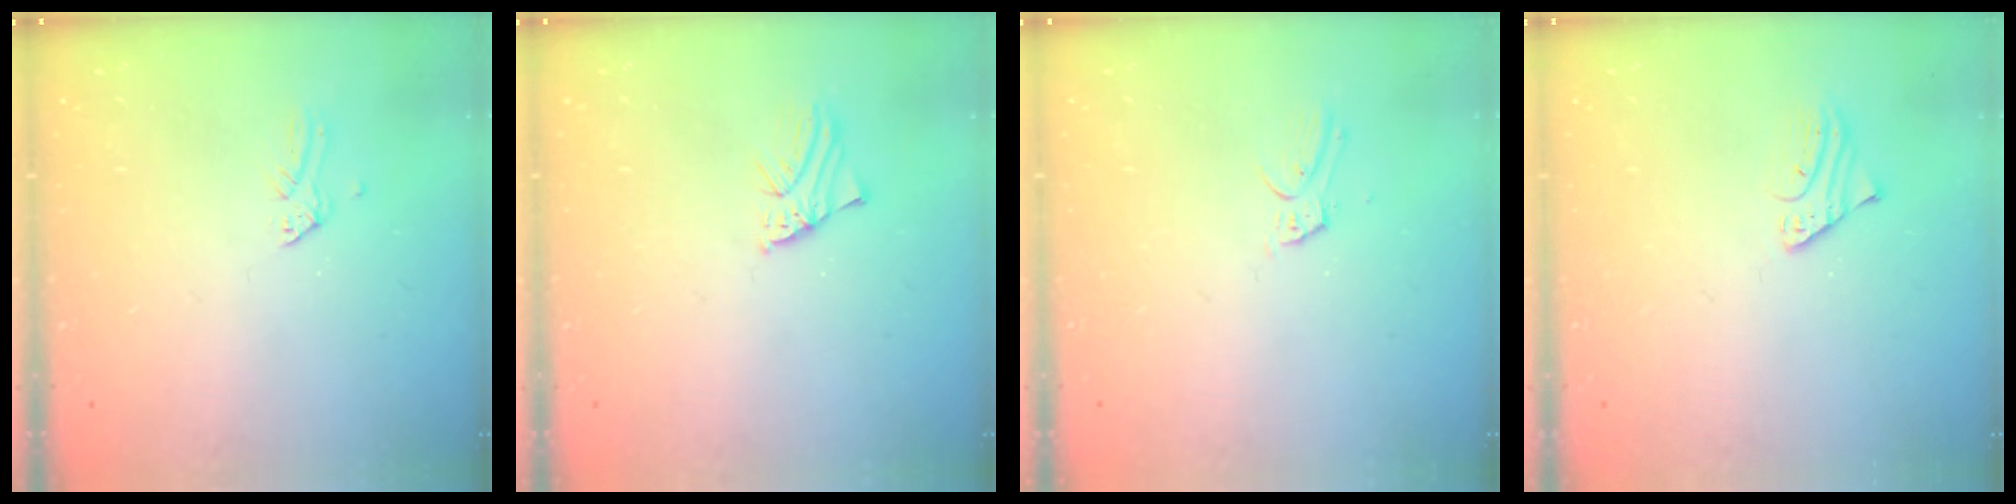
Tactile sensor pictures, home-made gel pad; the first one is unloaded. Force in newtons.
{"total": 1.2, "press": 1.2, "slide": 0.0}
{"total": 5.1, "press": 5.1, "slide": 0.4}
{"total": 1.8, "press": 1.8, "slide": 0.2}